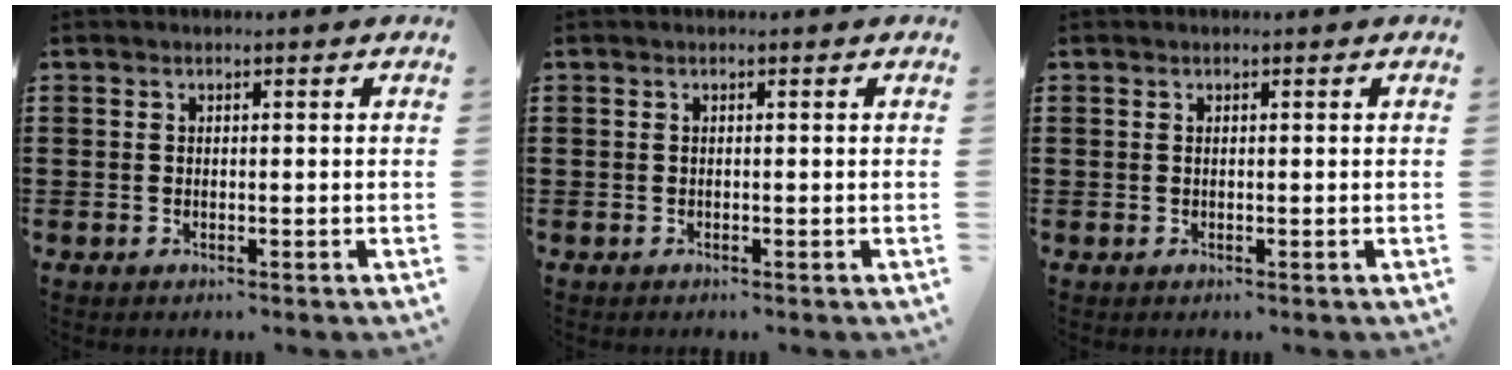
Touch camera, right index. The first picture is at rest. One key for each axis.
{"total": 0.0}
{"total": 0.0}